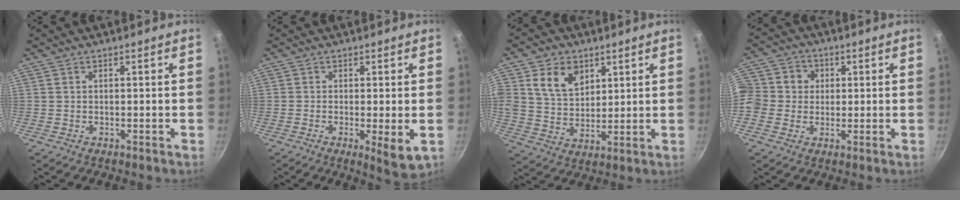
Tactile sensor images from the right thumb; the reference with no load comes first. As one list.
[{"total": 5.5, "force": [-1.1, 1.2, 5.2], "torque": [-0.083, -0.014, -0.013]}, {"total": 10.0, "force": [4.1, 7.2, 5.6], "torque": [-0.079, -0.021, 0.075]}, {"total": 11.6, "force": [1.1, 10.8, 4.2], "torque": [-0.085, 0.025, 0.002]}]